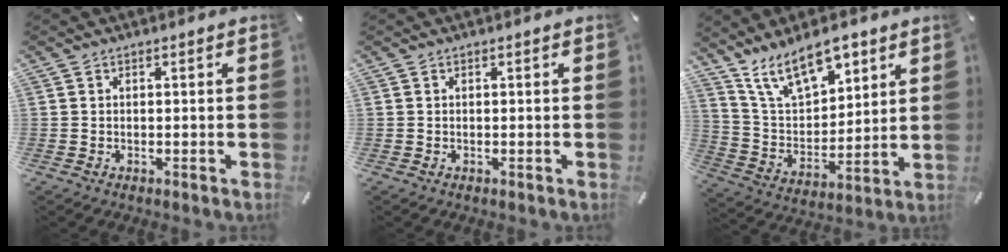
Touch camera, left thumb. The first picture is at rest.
{"total": 0.0}
{"total": 14.2, "force": [9.9, 7.2, 7.2], "torque": [-0.139, -0.045, 0.185]}